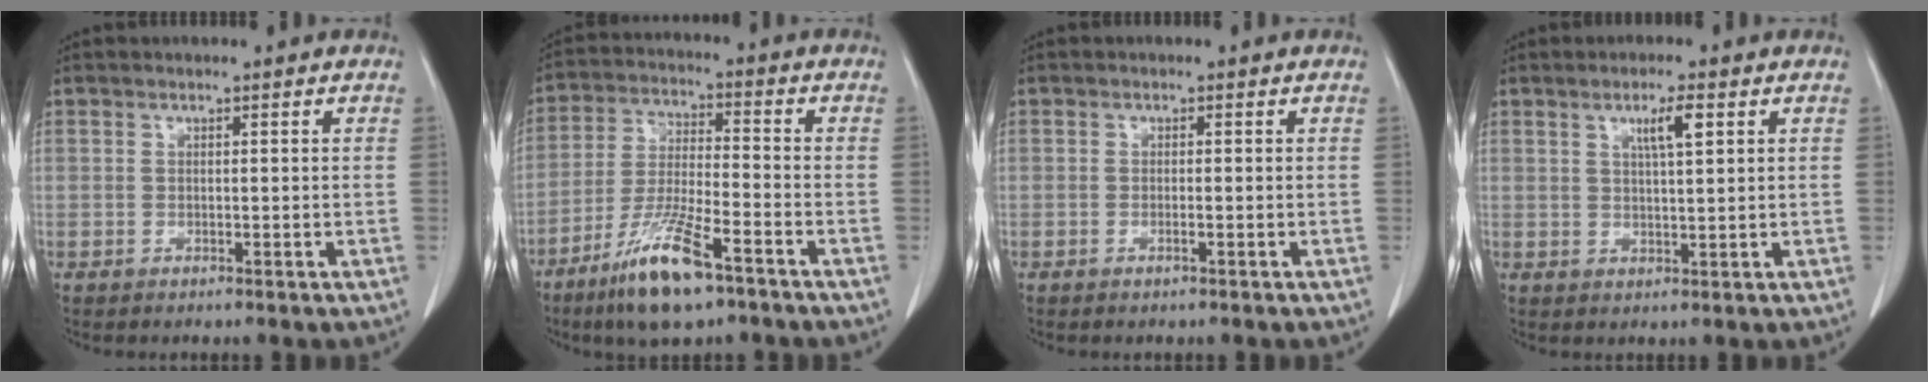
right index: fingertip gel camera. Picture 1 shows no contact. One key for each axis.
{"total": 12.1, "fx": -7.6, "fy": 1.8, "fz": 9.2, "tx": -0.187, "ty": -0.027, "tz": -0.137}
{"total": 0.7, "fx": -0.3, "fy": 0.0, "fz": 0.6, "tx": -0.013, "ty": 0.000, "tz": -0.004}
{"total": 3.7, "fx": 1.6, "fy": 0.2, "fz": 3.3, "tx": -0.055, "ty": 0.000, "tz": 0.028}